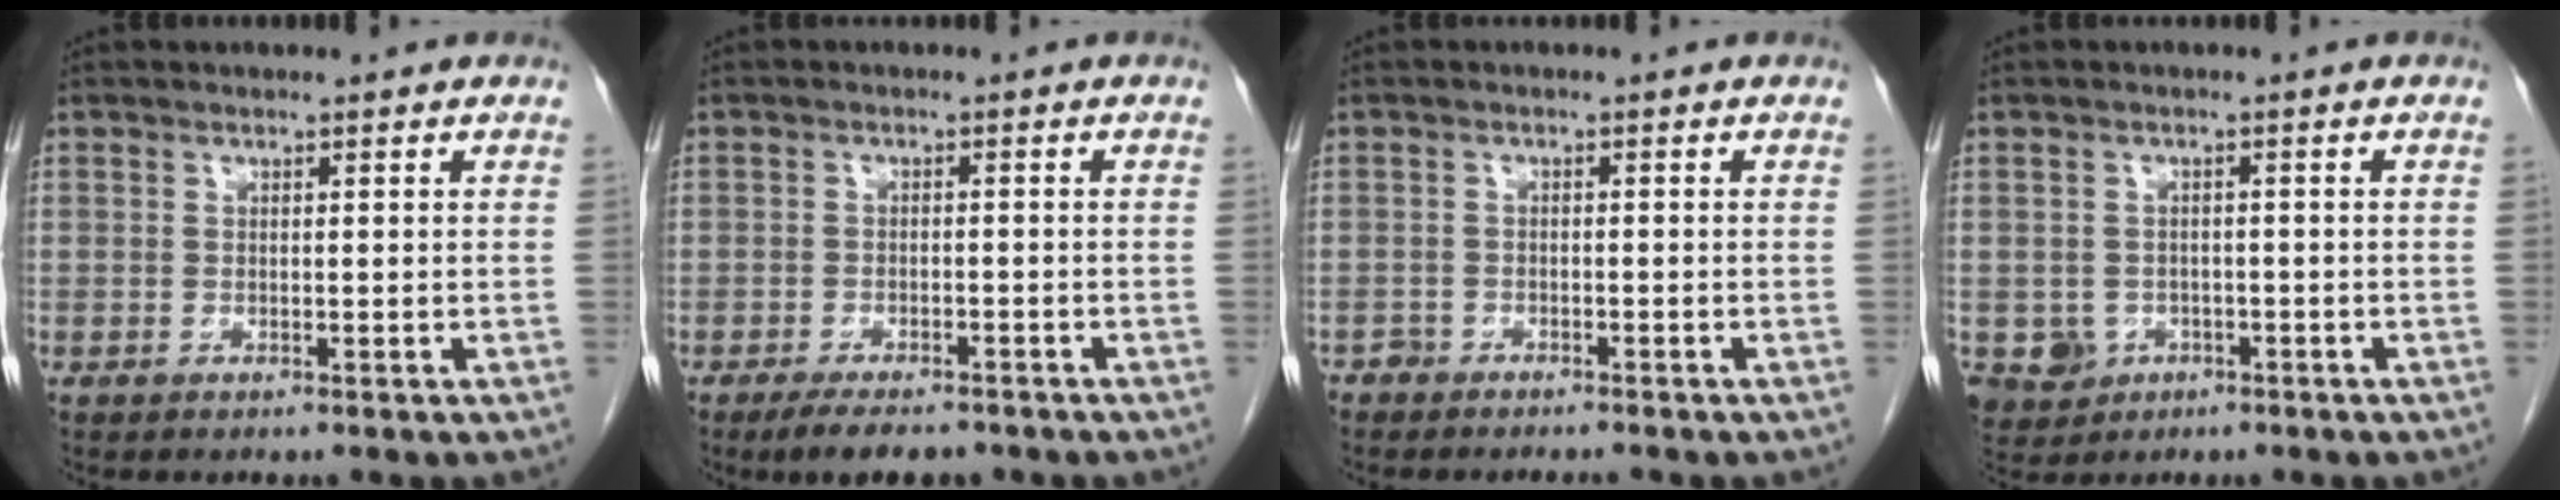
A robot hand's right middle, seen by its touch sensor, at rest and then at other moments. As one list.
[{"total": 5.9, "force": [-4.6, 2.0, 3.1], "torque": [-0.047, -0.006, -0.070]}, {"total": 2.6, "force": [-2.5, 0.8, 0.4], "torque": [-0.002, -0.004, -0.040]}, {"total": 4.9, "force": [-2.0, 4.4, 1.1], "torque": [-0.022, 0.002, -0.025]}]